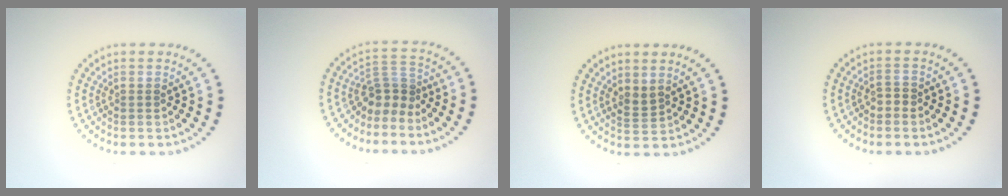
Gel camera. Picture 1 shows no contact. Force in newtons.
{"total": 2.7, "press": 1.8, "slide": 2.0}
{"total": 1.4, "press": 1.1, "slide": 0.7}
{"total": 1.0, "press": 0.9, "slide": 0.5}